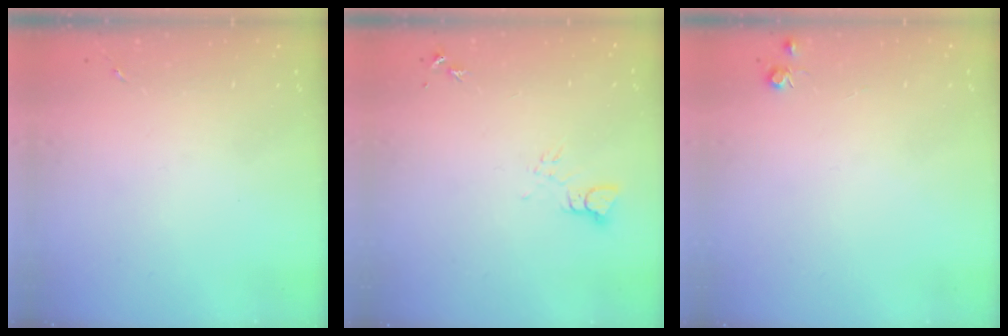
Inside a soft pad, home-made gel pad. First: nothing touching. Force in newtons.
{"total": 4.4, "press": 4.4, "slide": 0.4}
{"total": 5.4, "press": 5.3, "slide": 0.7}